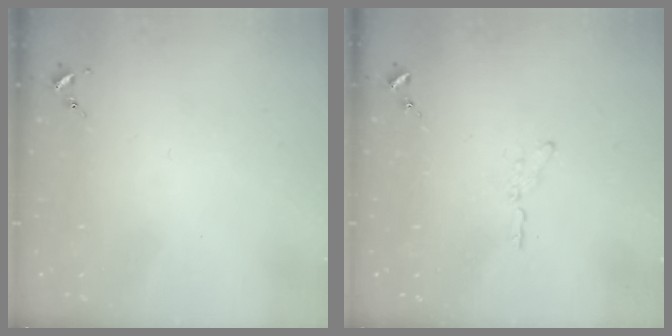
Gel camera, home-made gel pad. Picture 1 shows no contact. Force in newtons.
{"total": 3.7, "press": 3.7, "slide": 0.3}